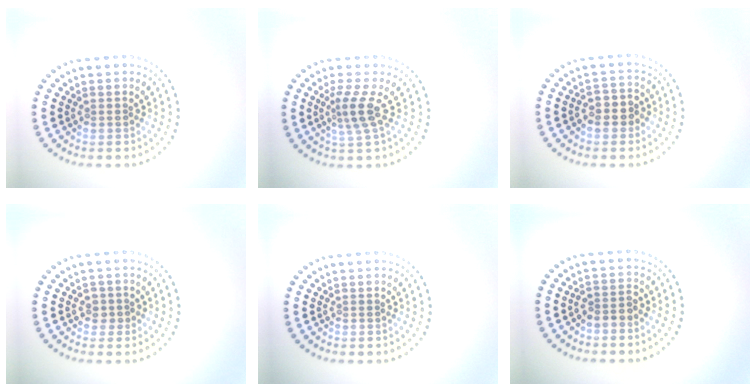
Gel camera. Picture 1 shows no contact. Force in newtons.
{"total": 2.6, "press": 1.8, "slide": 1.8}
{"total": 2.4, "press": 2.2, "slide": 0.9}
{"total": 1.1, "press": 1.0, "slide": 0.5}
{"total": 0.0}
{"total": 1.7, "press": 1.5, "slide": 0.9}